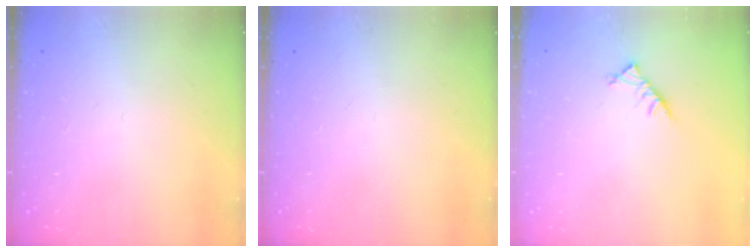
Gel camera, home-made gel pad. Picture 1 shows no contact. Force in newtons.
{"total": 0.0}
{"total": 4.2, "press": 4.1, "slide": 0.7}